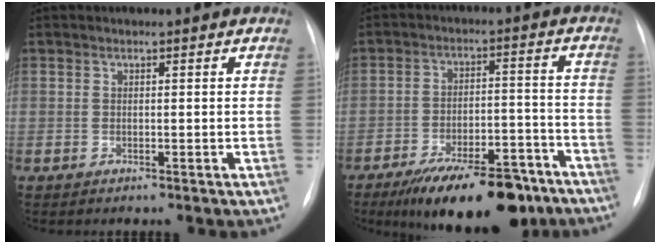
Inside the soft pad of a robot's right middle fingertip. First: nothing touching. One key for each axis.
{"total": 17.1, "fx": -12.7, "fy": 5.7, "fz": 9.9, "tx": -0.119, "ty": 0.023, "tz": -0.195}